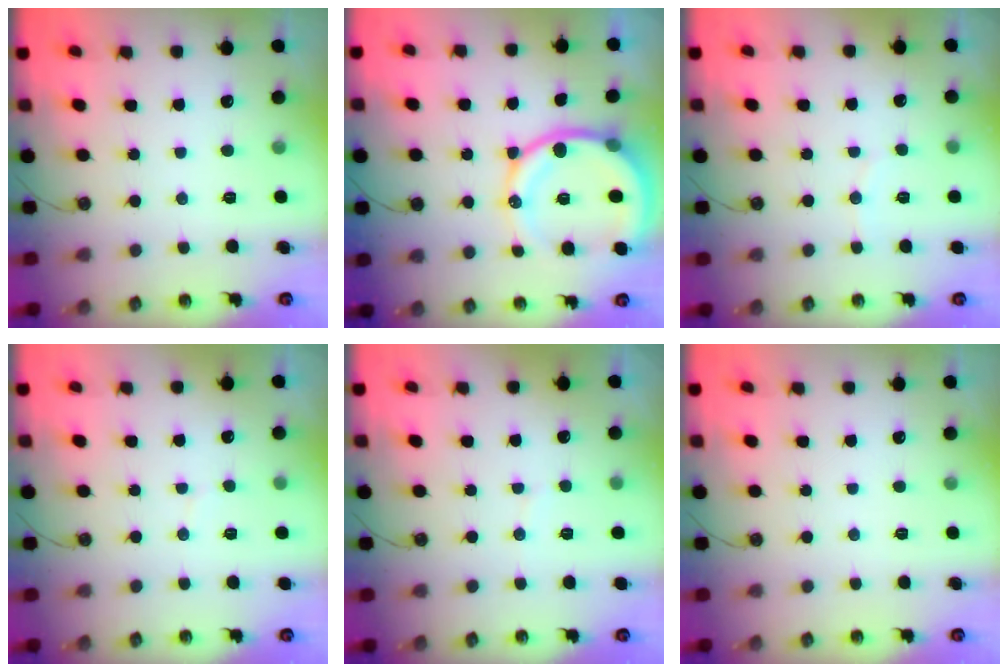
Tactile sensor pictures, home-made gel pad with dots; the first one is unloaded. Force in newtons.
{"total": 16.7, "press": 16.6, "slide": 2.3}
{"total": 4.4, "press": 4.1, "slide": 1.5}
{"total": 2.9, "press": 2.9, "slide": 0.3}
{"total": 2.6, "press": 2.6, "slide": 0.4}
{"total": 0.0}